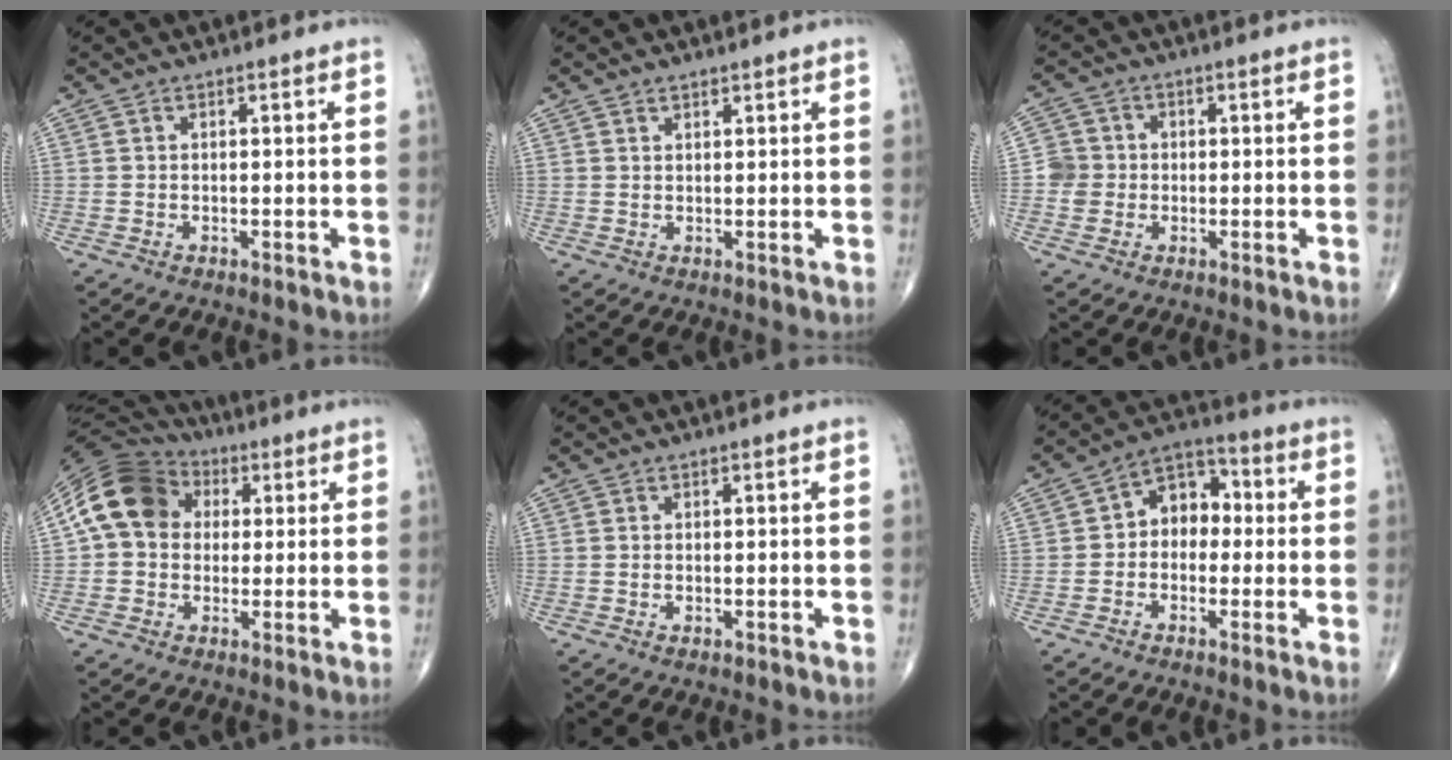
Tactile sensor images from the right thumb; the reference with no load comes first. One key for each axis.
{"total": 1.0, "fx": 0.9, "fy": 0.2, "fz": 0.1, "tx": 0.004, "ty": -0.008, "tz": 0.014}
{"total": 4.1, "fx": -0.4, "fy": 4.0, "fz": 0.5, "tx": 0.018, "ty": 0.009, "tz": -0.014}
{"total": 14.3, "fx": 2.8, "fy": 11.4, "fz": 8.2, "tx": -0.146, "ty": 0.029, "tz": 0.040}
{"total": 0.5, "fx": -0.2, "fy": 0.1, "fz": 0.5, "tx": -0.011, "ty": -0.003, "tz": -0.003}
{"total": 8.2, "fx": -0.1, "fy": 6.1, "fz": 5.4, "tx": -0.047, "ty": 0.032, "tz": -0.018}